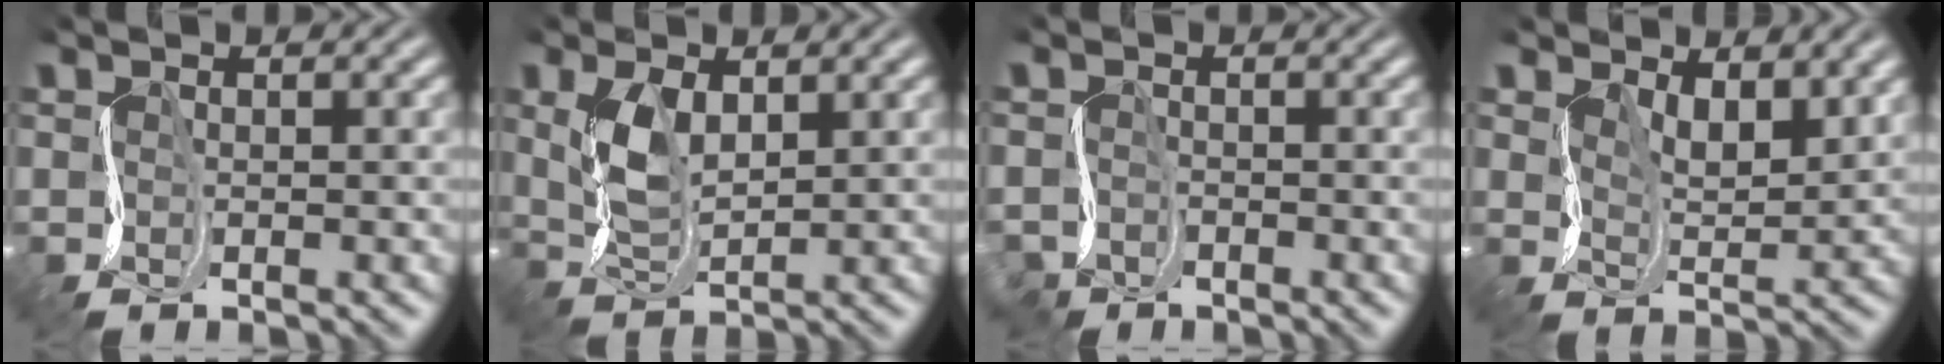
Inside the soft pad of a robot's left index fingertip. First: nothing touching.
{"total": 3.4, "force": [0.5, 1.6, 3.0], "torque": [-0.068, -0.005, 0.007]}
{"total": 2.5, "force": [-2.3, 1.0, 0.2], "torque": [0.002, -0.013, -0.053]}
{"total": 3.5, "force": [1.8, 1.6, 2.6], "torque": [-0.055, -0.015, 0.030]}